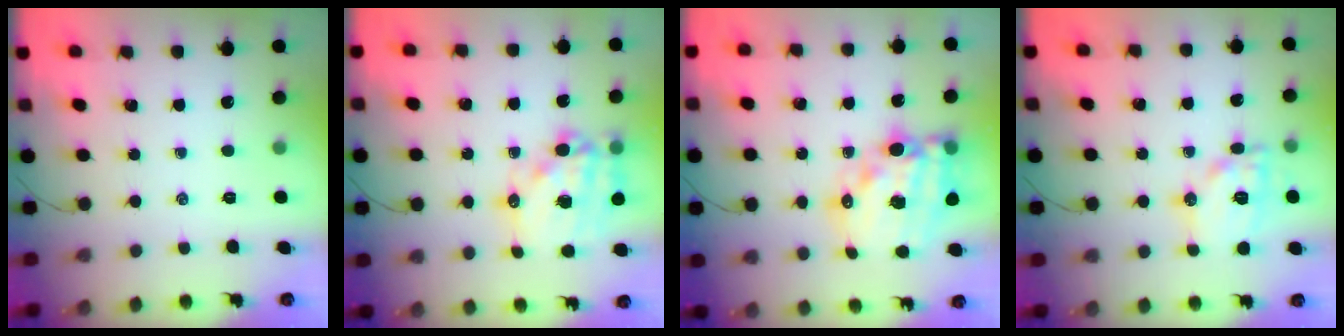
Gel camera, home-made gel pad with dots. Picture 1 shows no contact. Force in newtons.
{"total": 16.7, "press": 16.3, "slide": 3.7}
{"total": 20.7, "press": 20.1, "slide": 4.8}
{"total": 13.6, "press": 13.6, "slide": 1.0}